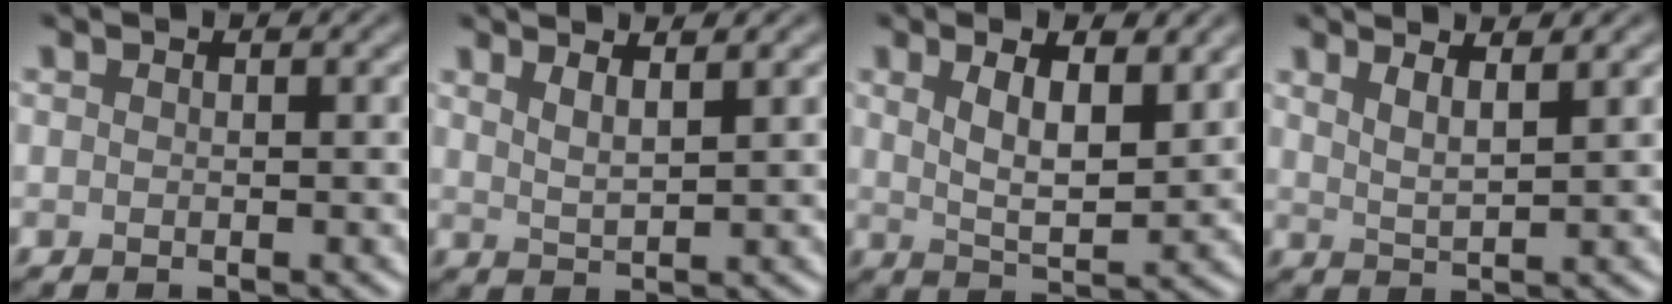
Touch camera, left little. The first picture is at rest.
{"total": 2.9, "force": [2.1, 0.7, 1.8], "torque": [-0.016, 0.011, 0.021]}
{"total": 5.2, "force": [2.3, 1.9, 4.2], "torque": [-0.077, -0.008, 0.042]}
{"total": 3.2, "force": [2.4, 0.8, 2.0], "torque": [-0.020, 0.011, 0.028]}